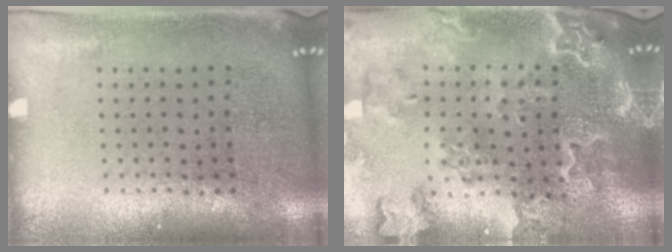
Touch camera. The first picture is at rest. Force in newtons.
{"total": 2.2, "press": 2.1, "slide": 0.4}